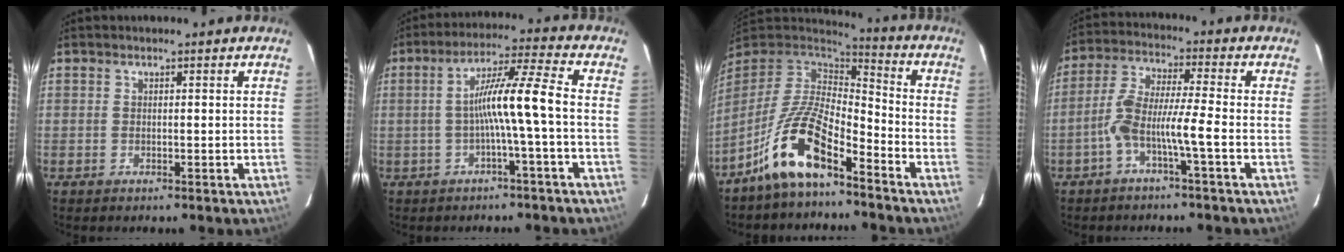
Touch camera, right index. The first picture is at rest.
{"total": 8.4, "force": [-1.3, -1.3, 8.2], "torque": [-0.145, 0.021, -0.023]}
{"total": 12.7, "force": [-8.2, 3.5, 9.1], "torque": [-0.192, 0.011, -0.157]}
{"total": 7.7, "force": [-3.0, -0.1, 7.1], "torque": [-0.145, 0.022, -0.061]}